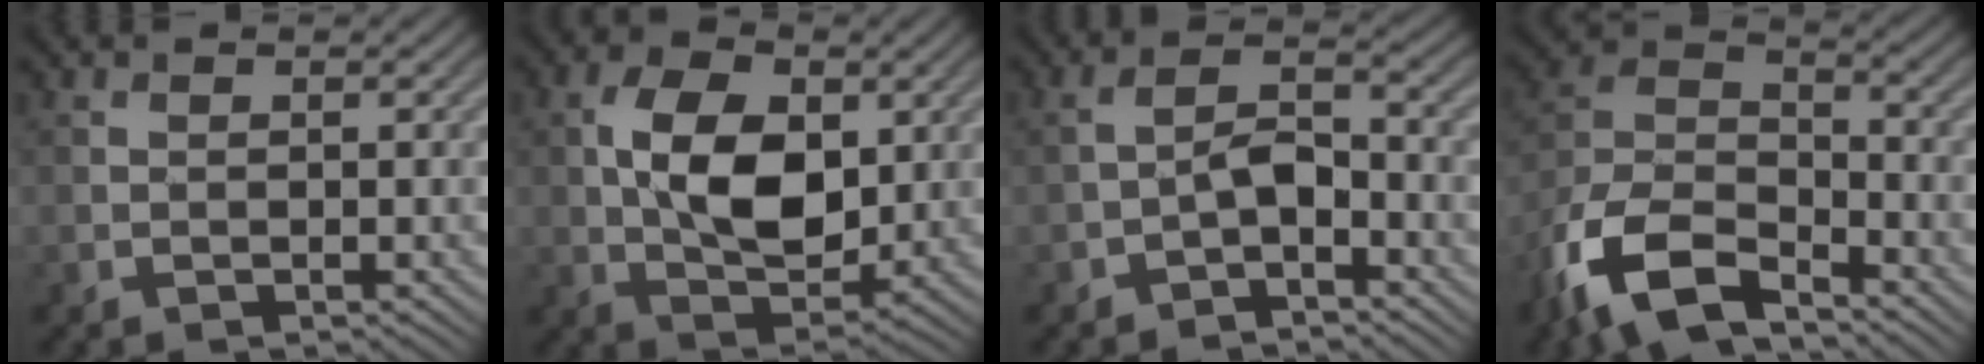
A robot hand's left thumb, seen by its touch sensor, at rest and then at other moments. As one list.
[{"total": 9.6, "force": [1.4, 5.8, 7.6], "torque": [-0.151, 0.002, 0.023]}, {"total": 3.3, "force": [-1.7, 1.3, 2.5], "torque": [-0.046, 0.009, -0.039]}, {"total": 12.6, "force": [-8.5, 5.3, 7.6], "torque": [-0.165, -0.011, -0.185]}]